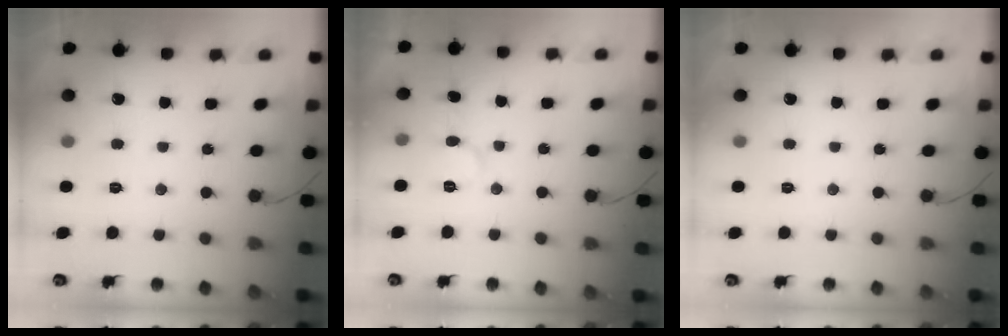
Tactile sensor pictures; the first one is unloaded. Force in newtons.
{"total": 6.2, "press": 6.2, "slide": 0.6}
{"total": 0.0}